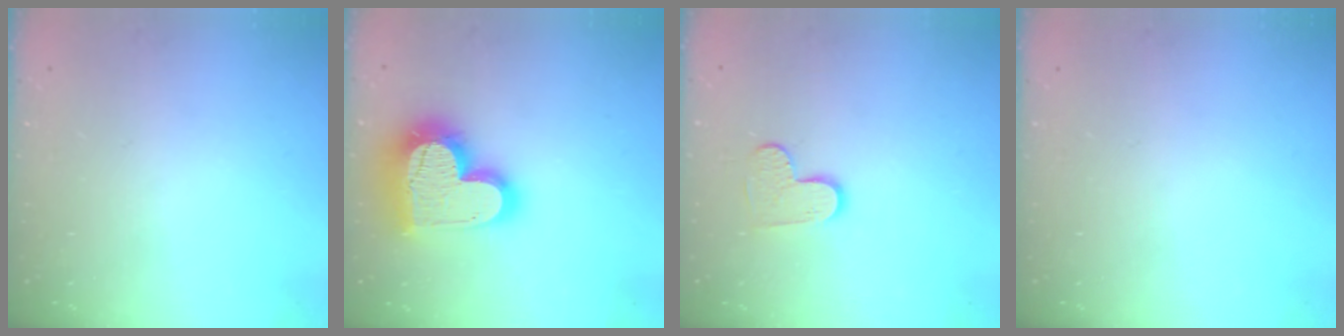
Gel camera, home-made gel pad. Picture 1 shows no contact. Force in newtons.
{"total": 23.6, "press": 23.5, "slide": 2.1}
{"total": 6.3, "press": 6.3, "slide": 0.1}
{"total": 0.0}